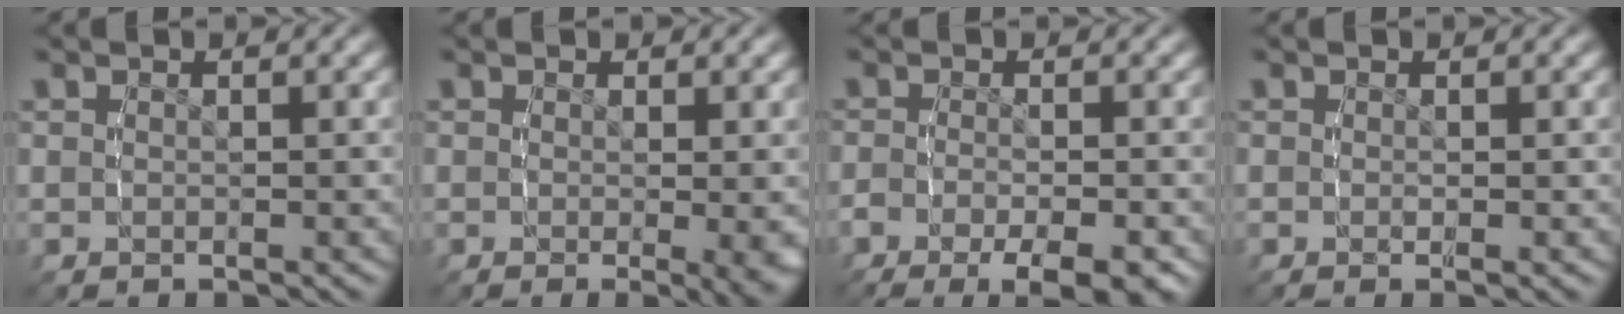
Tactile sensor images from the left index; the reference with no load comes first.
{"total": 2.8, "force": [-0.5, 0.2, 2.7], "torque": [-0.034, -0.016, -0.003]}
{"total": 6.3, "force": [-4.1, 2.7, 4.0], "torque": [-0.063, -0.016, -0.055]}
{"total": 0.5, "force": [-0.2, 0.0, 0.5], "torque": [-0.009, -0.004, 0.001]}